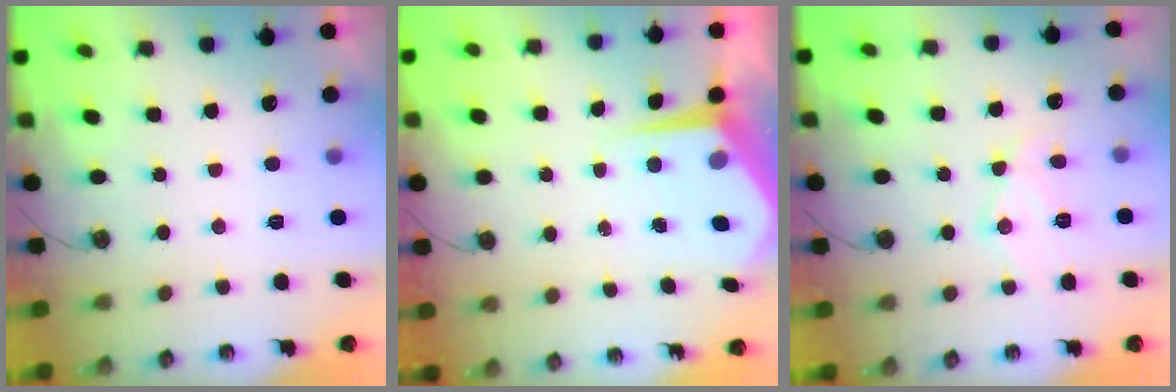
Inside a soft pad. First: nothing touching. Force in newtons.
{"total": 6.9, "press": 6.9, "slide": 0.6}
{"total": 10.9, "press": 10.8, "slide": 0.7}